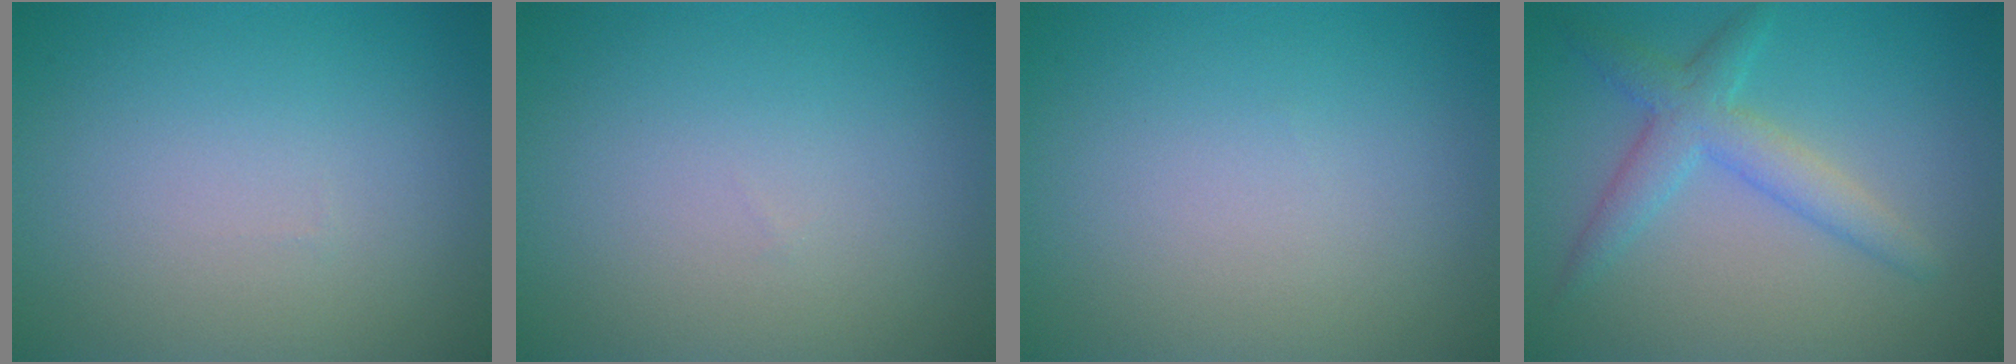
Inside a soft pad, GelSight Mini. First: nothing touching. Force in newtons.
{"total": 0.0}
{"total": 0.0}
{"total": 3.5, "press": 3.5, "slide": 0.1}